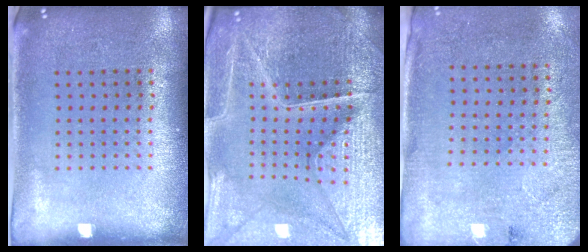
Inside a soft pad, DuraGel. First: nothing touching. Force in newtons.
{"total": 5.2, "press": 5.0, "slide": 1.5}
{"total": 2.7, "press": 2.2, "slide": 1.5}